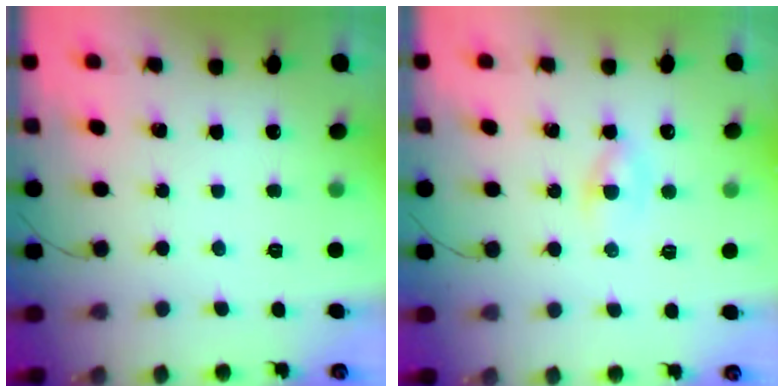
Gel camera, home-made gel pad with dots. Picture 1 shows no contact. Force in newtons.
{"total": 2.9, "press": 2.7, "slide": 1.0}